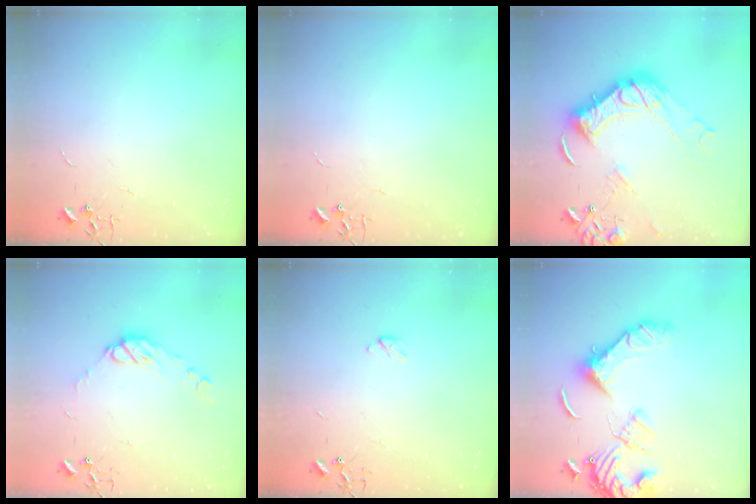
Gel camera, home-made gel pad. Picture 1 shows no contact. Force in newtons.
{"total": 0.0}
{"total": 18.6, "press": 18.5, "slide": 1.9}
{"total": 8.5, "press": 8.5, "slide": 0.5}
{"total": 2.9, "press": 2.9, "slide": 0.5}
{"total": 16.2, "press": 16.0, "slide": 2.2}